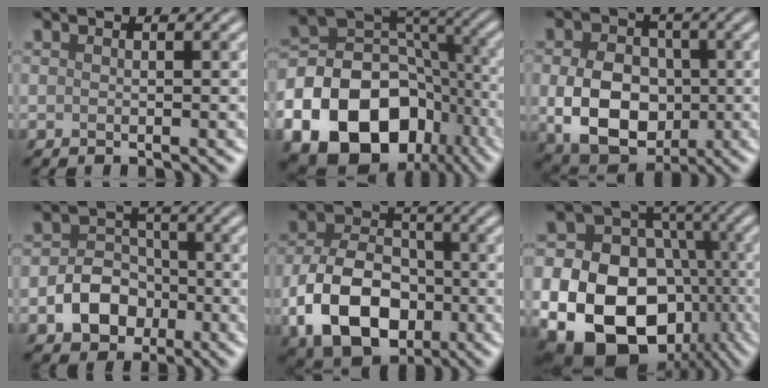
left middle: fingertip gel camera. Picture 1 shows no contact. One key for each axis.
{"total": 19.4, "fx": -9.0, "fy": 14.6, "fz": 9.1, "tx": -0.170, "ty": -0.039, "tz": -0.156}
{"total": 8.6, "fx": -0.9, "fy": 6.4, "fz": 5.7, "tx": -0.108, "ty": -0.013, "tz": -0.019}
{"total": 4.8, "fx": -1.8, "fy": 3.8, "fz": 2.4, "tx": -0.030, "ty": -0.001, "tz": -0.034}
{"total": 10.0, "fx": -3.1, "fy": 6.9, "fz": 6.6, "tx": -0.133, "ty": -0.009, "tz": -0.059}
{"total": 18.9, "fx": -5.5, "fy": 14.9, "fz": 10.3, "tx": -0.183, "ty": -0.034, "tz": -0.097}